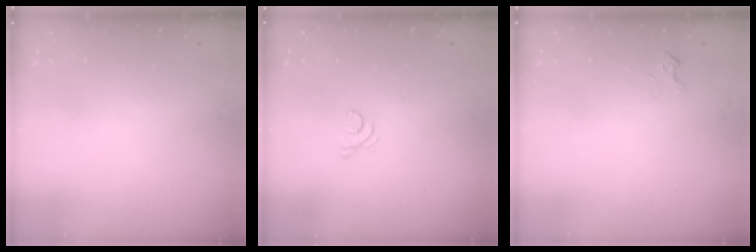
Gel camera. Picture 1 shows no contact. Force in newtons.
{"total": 3.5, "press": 3.5, "slide": 0.5}
{"total": 1.9, "press": 1.9, "slide": 0.3}